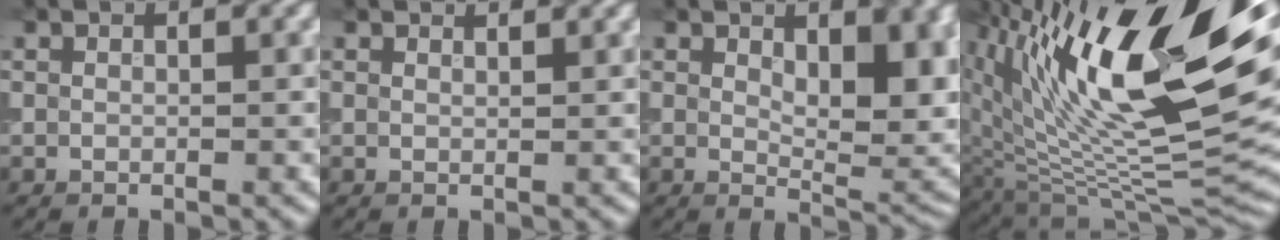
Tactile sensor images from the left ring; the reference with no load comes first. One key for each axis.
{"total": 1.8, "fx": 1.7, "fy": 0.2, "fz": 0.4, "tx": -0.011, "ty": 0.001, "tz": 0.016}
{"total": 8.3, "fx": 1.7, "fy": 3.6, "fz": 7.3, "tx": -0.106, "ty": -0.006, "tz": 0.034}
{"total": 17.8, "fx": 6.5, "fy": 7.5, "fz": 14.8, "tx": -0.247, "ty": 0.012, "tz": 0.110}